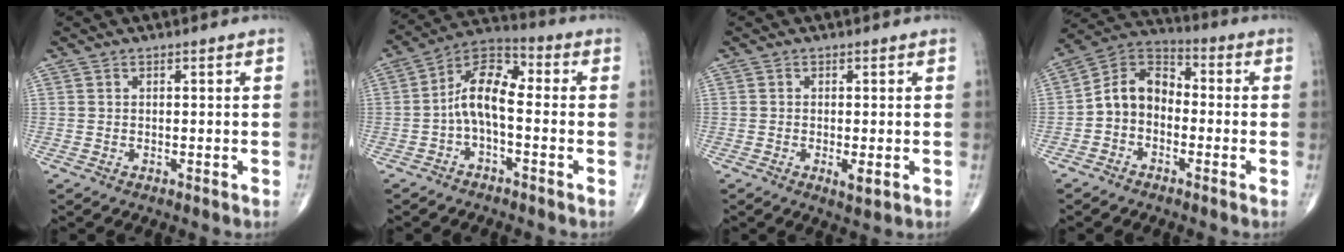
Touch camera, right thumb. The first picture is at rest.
{"total": 9.7, "force": [-1.3, 4.7, 8.3], "torque": [-0.136, 0.042, -0.039]}
{"total": 2.4, "force": [-0.6, 0.7, 2.3], "torque": [-0.041, -0.008, -0.011]}
{"total": 9.1, "force": [-1.9, 6.8, 5.6], "torque": [-0.078, 0.041, -0.053]}